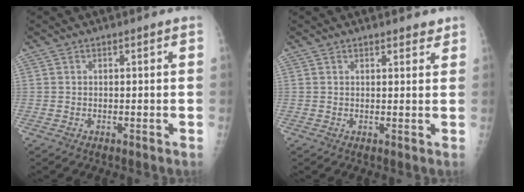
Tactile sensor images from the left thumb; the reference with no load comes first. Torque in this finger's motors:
{"motor_torque": [-0.18, 0.38, -0.23, -0.10, 0.03]}